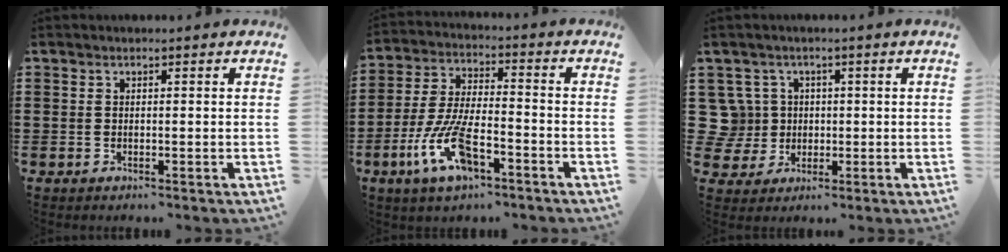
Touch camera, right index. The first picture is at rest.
{"total": 10.9, "force": [-4.8, 4.1, 8.9], "torque": [-0.208, -0.009, -0.090]}
{"total": 5.9, "force": [0.8, 5.7, 1.2], "torque": [-0.073, 0.008, 0.013]}